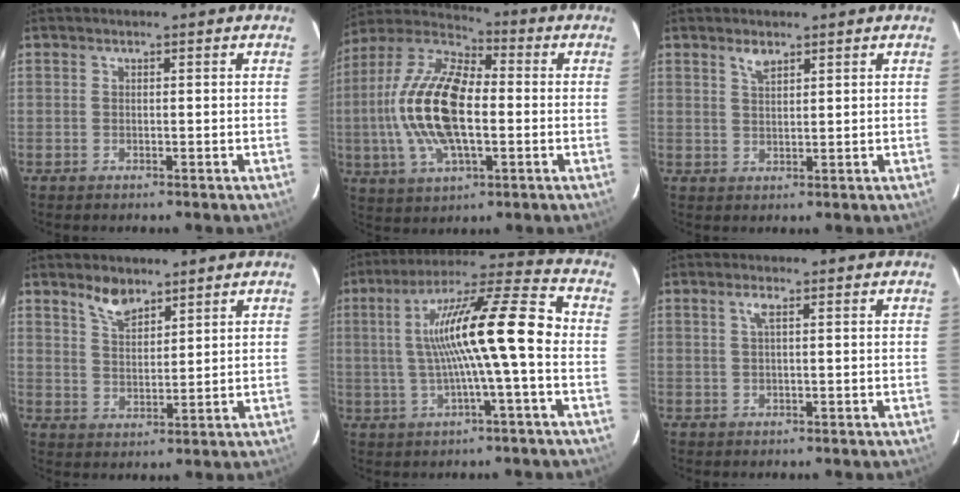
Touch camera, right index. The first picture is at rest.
{"total": 18.9, "force": [-1.3, 8.5, 16.8], "torque": [-0.345, 0.009, -0.032]}
{"total": 2.3, "force": [1.7, 0.9, 1.3], "torque": [-0.023, 0.004, 0.032]}
{"total": 5.2, "force": [4.1, 2.2, 2.4], "torque": [-0.041, 0.003, 0.078]}
{"total": 15.5, "force": [-0.4, 0.5, 15.5], "torque": [-0.266, 0.027, -0.003]}
{"total": 1.4, "force": [0.5, -0.1, 1.3], "torque": [-0.026, 0.003, 0.009]}